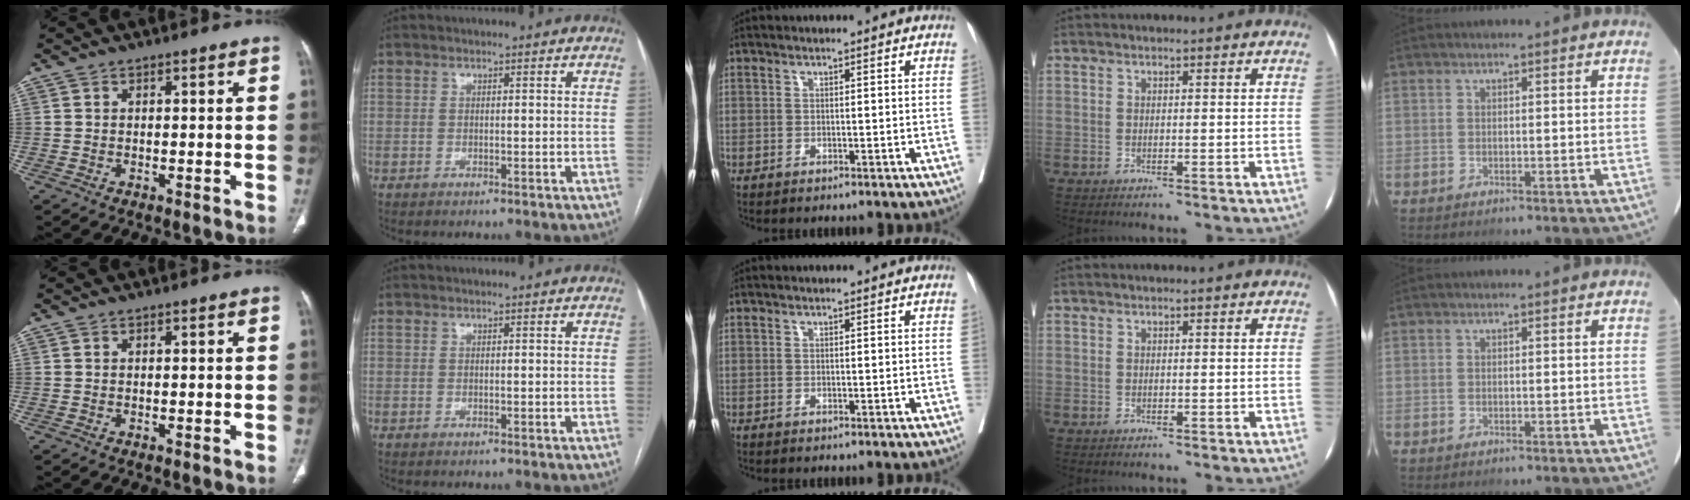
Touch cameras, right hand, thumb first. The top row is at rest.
{}